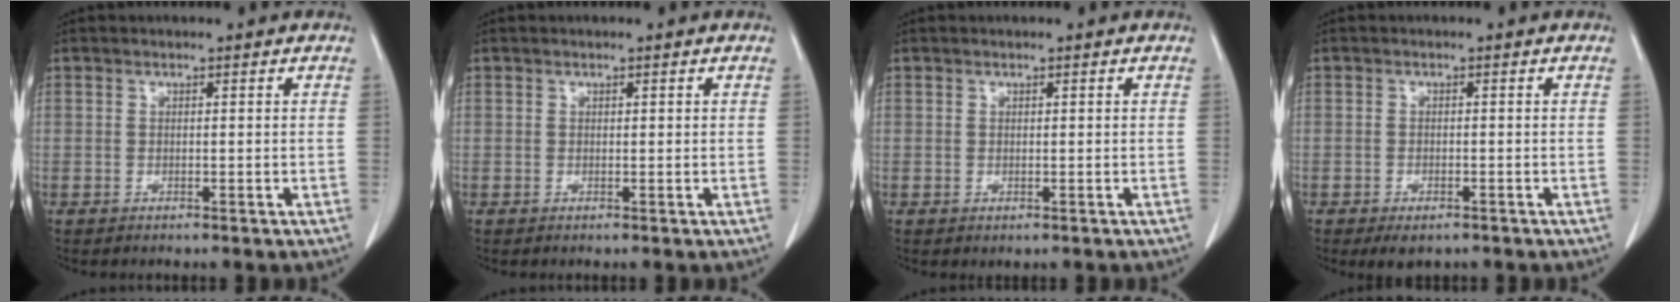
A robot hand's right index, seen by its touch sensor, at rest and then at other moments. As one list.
[{"total": 0.0}, {"total": 0.0}, {"total": 3.0, "force": [-2.0, 1.4, 1.7], "torque": [-0.025, -0.003, -0.019]}]